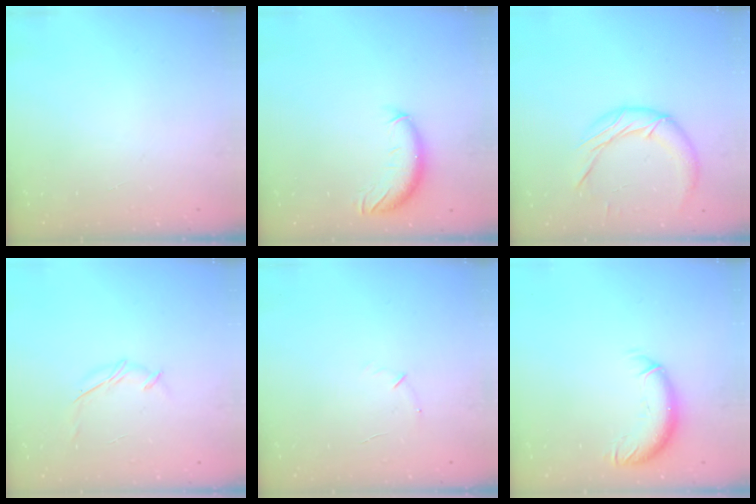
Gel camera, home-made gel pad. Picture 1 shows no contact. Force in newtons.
{"total": 10.2, "press": 10.0, "slide": 2.1}
{"total": 13.1, "press": 13.0, "slide": 1.0}
{"total": 4.7, "press": 4.5, "slide": 1.1}
{"total": 4.3, "press": 4.1, "slide": 1.1}
{"total": 10.0, "press": 9.9, "slide": 1.9}